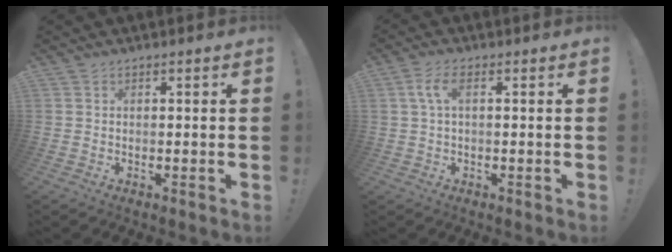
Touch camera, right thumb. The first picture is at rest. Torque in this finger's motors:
{"motor_torque": [0.04, 0.06, 0.48, -0.18, 0.20]}